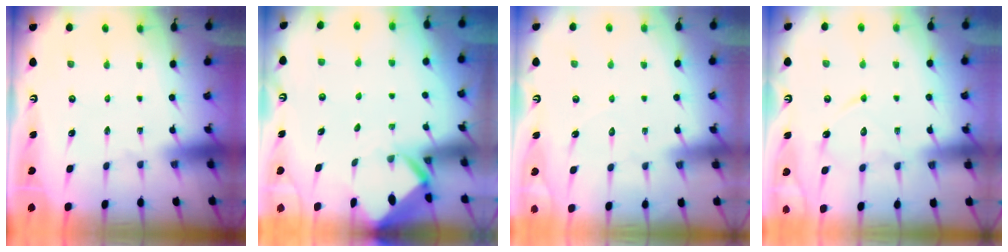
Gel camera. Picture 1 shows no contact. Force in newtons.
{"total": 3.2, "press": 3.2, "slide": 0.1}
{"total": 4.5, "press": 4.5, "slide": 0.4}
{"total": 10.4, "press": 10.4, "slide": 0.7}